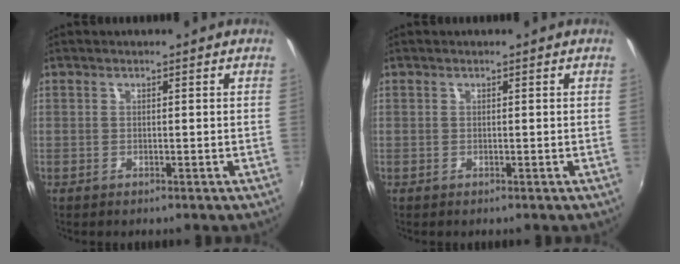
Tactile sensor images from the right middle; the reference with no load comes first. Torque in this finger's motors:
{"motor_torque": [0.00, 0.00, 0.00, 0.00]}